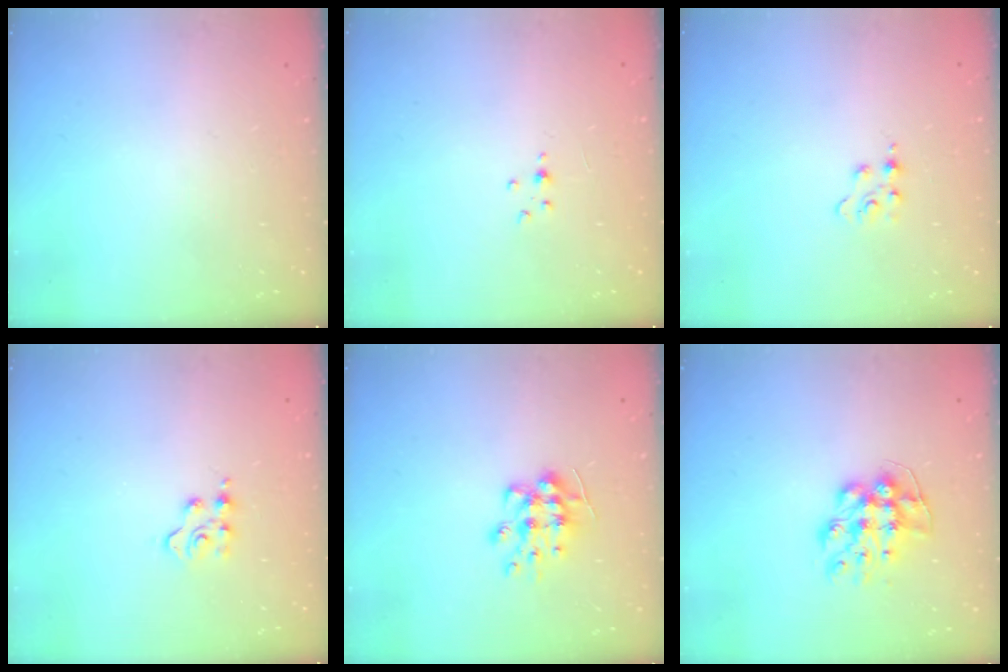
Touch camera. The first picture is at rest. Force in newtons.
{"total": 1.5, "press": 1.5, "slide": 0.2}
{"total": 2.3, "press": 2.3, "slide": 0.4}
{"total": 3.8, "press": 3.8, "slide": 0.5}
{"total": 8.8, "press": 8.8, "slide": 0.4}
{"total": 8.7, "press": 8.7, "slide": 0.5}